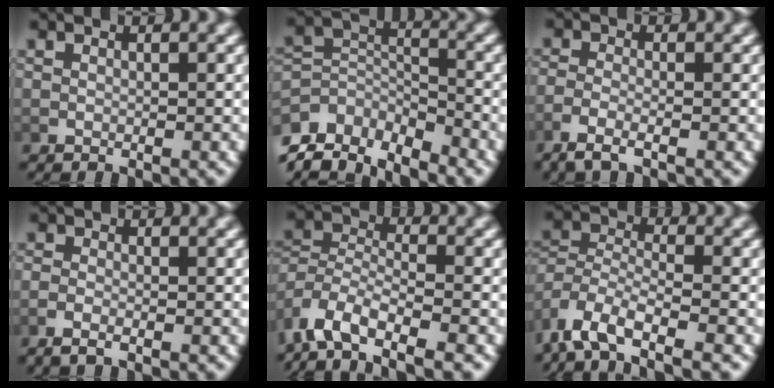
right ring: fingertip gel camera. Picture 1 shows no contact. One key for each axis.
{"total": 10.8, "fx": -5.6, "fy": 7.5, "fz": 5.4, "tx": -0.104, "ty": -0.061, "tz": -0.078}
{"total": 2.7, "fx": -1.7, "fy": 0.9, "fz": 1.9, "tx": -0.055, "ty": -0.012, "tz": -0.026}
{"total": 1.6, "fx": -1.2, "fy": 0.3, "fz": 1.0, "tx": -0.031, "ty": -0.007, "tz": -0.020}
{"total": 7.8, "fx": -4.7, "fy": 4.9, "fz": 3.8, "tx": -0.096, "ty": -0.036, "tz": -0.072}
{"total": 6.3, "fx": -3.8, "fy": 3.8, "fz": 3.3, "tx": -0.084, "ty": -0.033, "tz": -0.056}